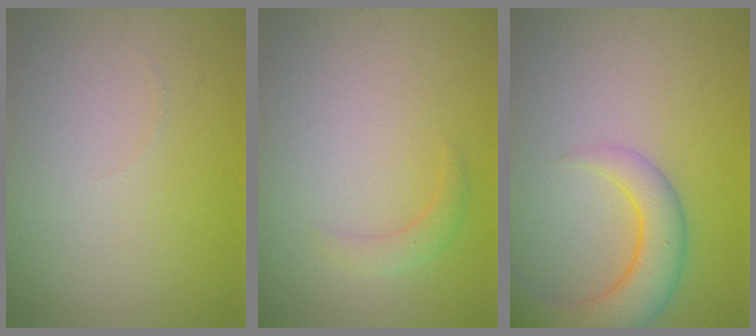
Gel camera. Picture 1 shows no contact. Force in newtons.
{"total": 1.6, "press": 1.6, "slide": 0.0}
{"total": 5.3, "press": 5.3, "slide": 0.3}